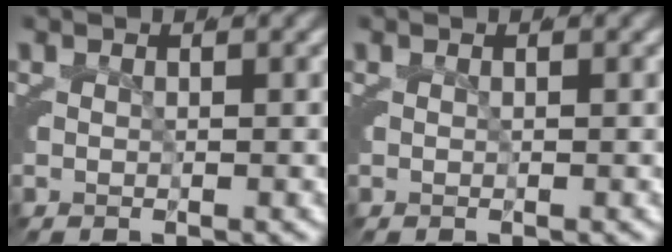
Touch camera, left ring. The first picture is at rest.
{"total": 0.0}